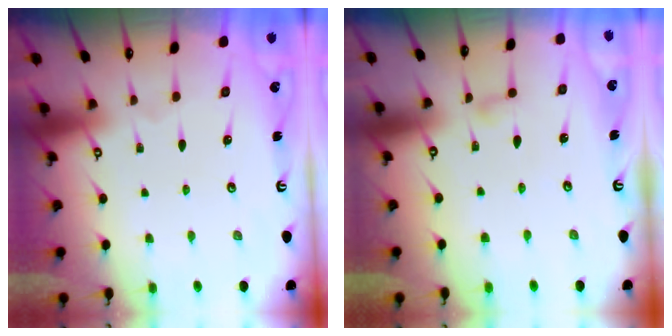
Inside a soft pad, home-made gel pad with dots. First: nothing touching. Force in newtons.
{"total": 5.6, "press": 5.6, "slide": 0.6}